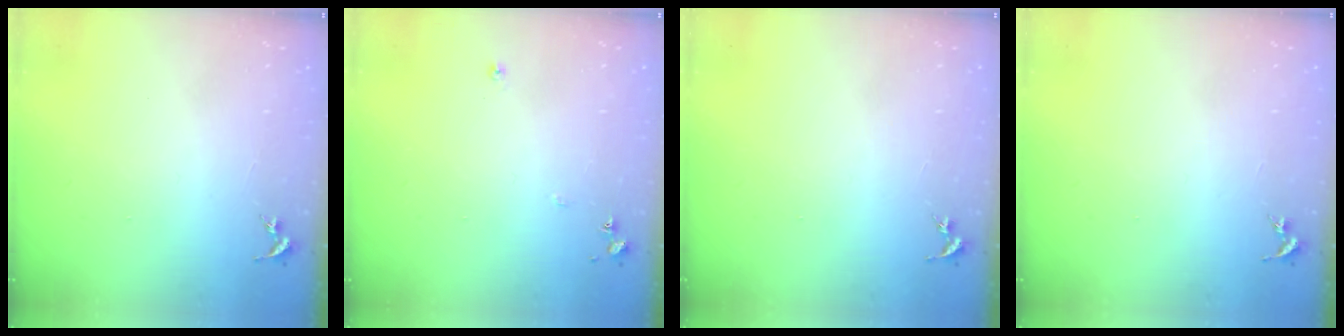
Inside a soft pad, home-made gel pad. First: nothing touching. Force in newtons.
{"total": 6.2, "press": 6.2, "slide": 0.6}
{"total": 0.0}
{"total": 0.0}